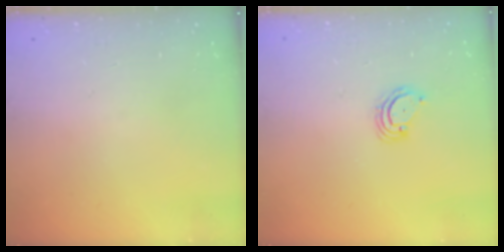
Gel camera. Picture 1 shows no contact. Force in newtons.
{"total": 3.8, "press": 3.8, "slide": 0.3}